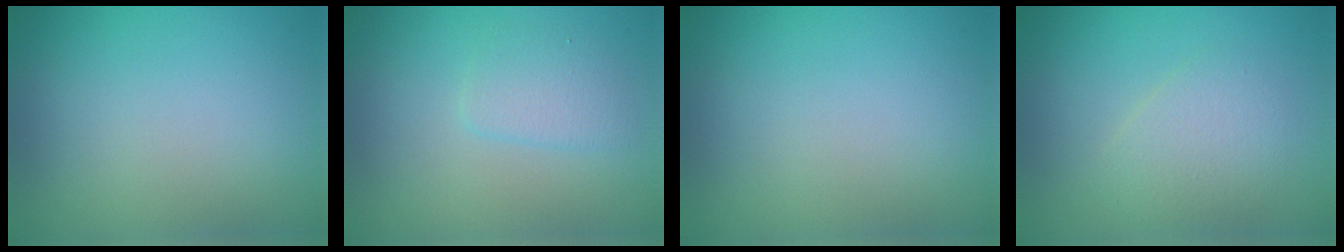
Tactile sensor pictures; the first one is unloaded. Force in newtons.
{"total": 1.9, "press": 1.9, "slide": 0.2}
{"total": 0.0}
{"total": 2.6, "press": 2.6, "slide": 0.1}